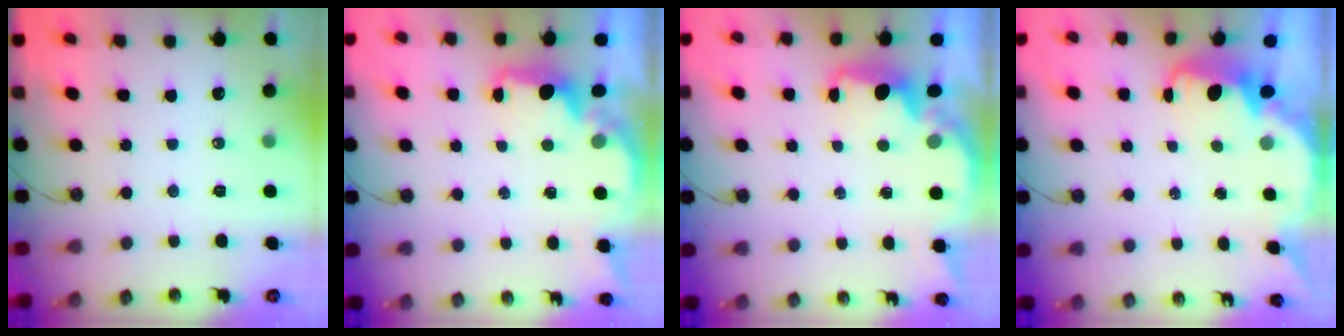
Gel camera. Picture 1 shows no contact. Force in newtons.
{"total": 1.8, "press": 1.6, "slide": 0.7}
{"total": 2.3, "press": 2.1, "slide": 0.8}
{"total": 3.8, "press": 3.7, "slide": 0.4}